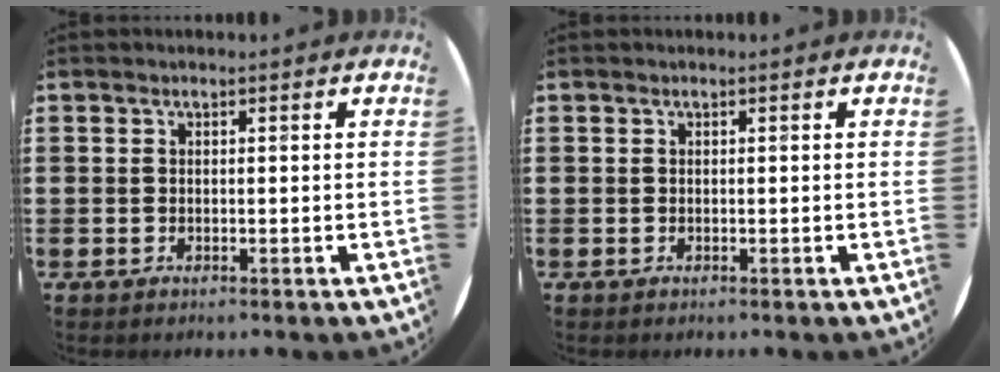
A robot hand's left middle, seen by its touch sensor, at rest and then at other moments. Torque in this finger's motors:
{"motor_torque": [-0.01, 0.00, 0.00, 0.00]}